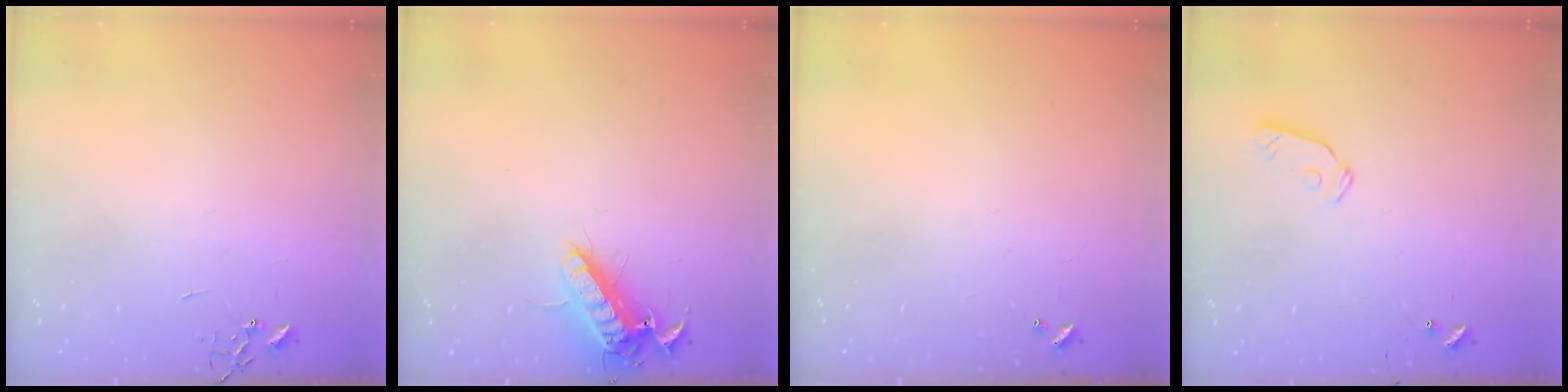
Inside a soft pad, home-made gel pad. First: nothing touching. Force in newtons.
{"total": 12.7, "press": 12.5, "slide": 2.1}
{"total": 0.0}
{"total": 5.5, "press": 5.5, "slide": 0.2}